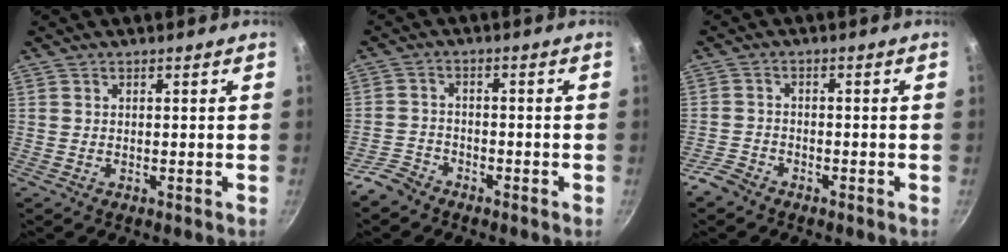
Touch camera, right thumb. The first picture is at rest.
{"total": 4.2, "force": [-3.4, 2.2, 1.0], "torque": [-0.017, 0.034, -0.068]}
{"total": 3.5, "force": [-2.8, 1.8, 1.1], "torque": [-0.025, 0.026, -0.056]}